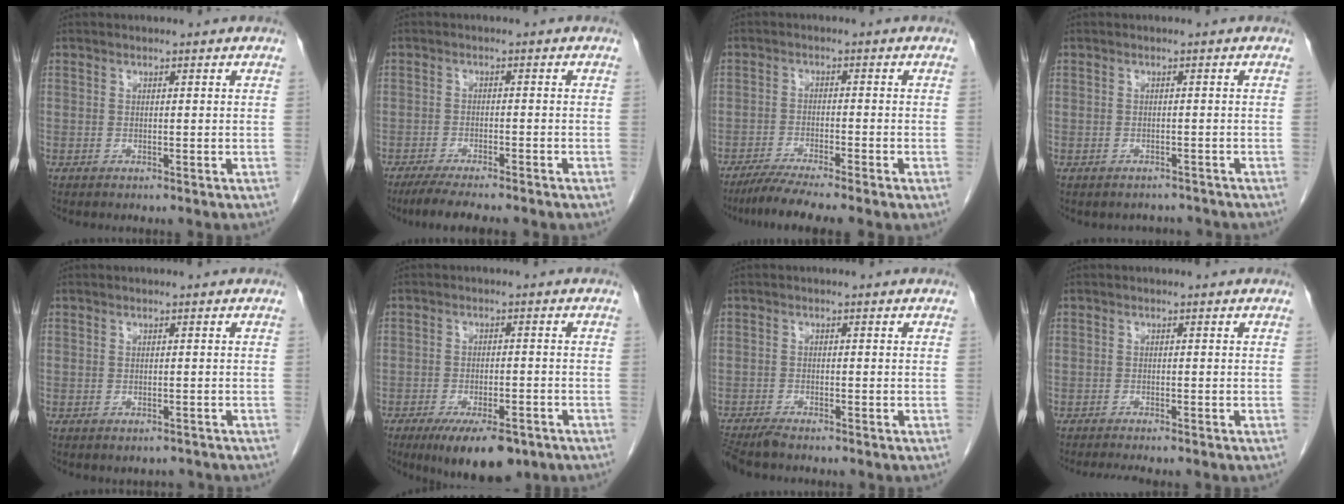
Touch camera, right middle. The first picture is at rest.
{"total": 8.2, "force": [-6.7, 1.0, 4.6], "torque": [-0.064, -0.014, -0.099]}
{"total": 6.2, "force": [-4.9, -0.5, 3.8], "torque": [-0.061, -0.017, -0.084]}
{"total": 2.2, "force": [-2.0, 0.9, -0.2], "torque": [0.004, 0.002, -0.026]}
{"total": 1.2, "force": [-0.9, 0.6, 0.3], "torque": [-0.004, -0.001, -0.010]}
{"total": 9.9, "force": [-6.8, 3.3, 6.4], "torque": [-0.095, -0.009, -0.103]}
{"total": 4.1, "force": [-3.6, 0.4, 1.8], "torque": [-0.032, -0.014, -0.064]}
{"total": 5.0, "force": [-4.3, 0.7, 2.4], "torque": [-0.024, -0.008, -0.061]}